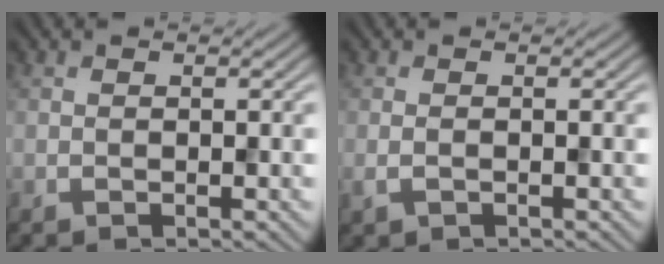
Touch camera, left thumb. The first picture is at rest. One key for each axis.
{"total": 1.1, "fx": -0.3, "fy": 0.4, "fz": 0.9, "tx": -0.025, "ty": -0.003, "tz": -0.008}